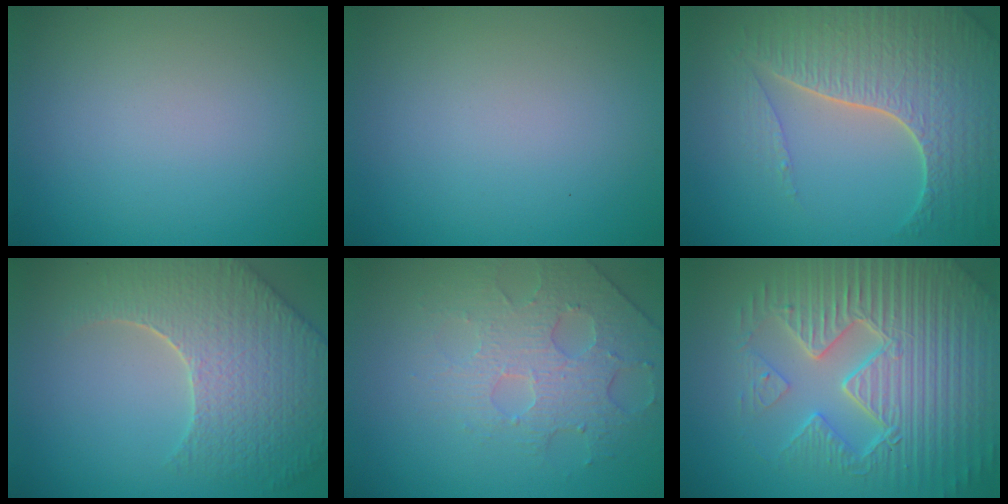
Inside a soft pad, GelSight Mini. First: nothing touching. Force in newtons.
{"total": 0.0}
{"total": 7.5, "press": 5.6, "slide": 5.1}
{"total": 7.9, "press": 5.9, "slide": 5.3}
{"total": 3.8, "press": 3.6, "slide": 1.1}
{"total": 9.5, "press": 6.7, "slide": 6.8}